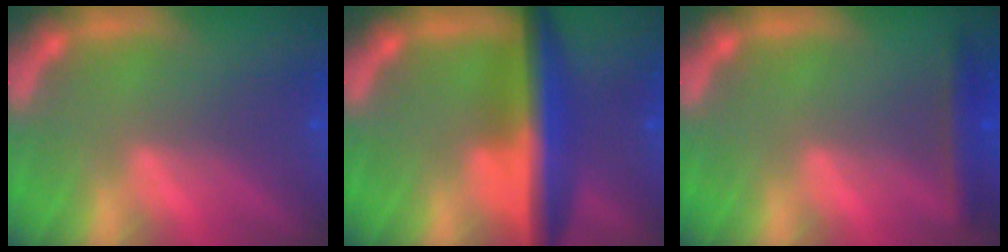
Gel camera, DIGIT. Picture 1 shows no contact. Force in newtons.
{"total": 7.5}
{"total": 2.4}